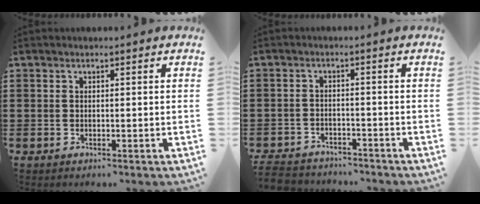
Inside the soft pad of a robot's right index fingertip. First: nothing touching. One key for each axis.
{"total": 3.2, "fx": -3.2, "fy": 0.5, "fz": 0.0, "tx": -0.013, "ty": -0.003, "tz": -0.071}